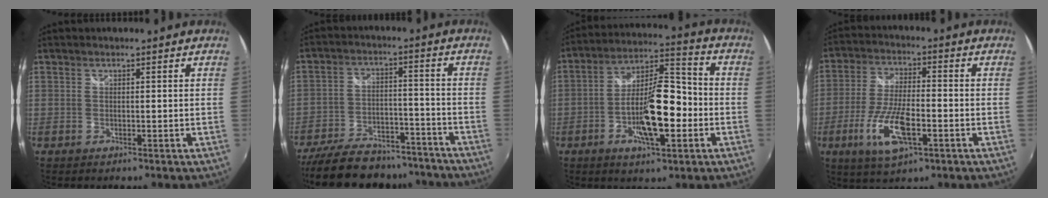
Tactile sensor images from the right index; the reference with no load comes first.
{"total": 22.1, "force": [-18.5, 9.3, 7.8], "torque": [-0.177, 0.027, -0.248]}
{"total": 14.4, "force": [-4.1, 4.9, 12.9], "torque": [-0.233, 0.008, -0.070]}
{"total": 11.8, "force": [-4.7, 4.0, 10.1], "torque": [-0.211, -0.014, -0.087]}